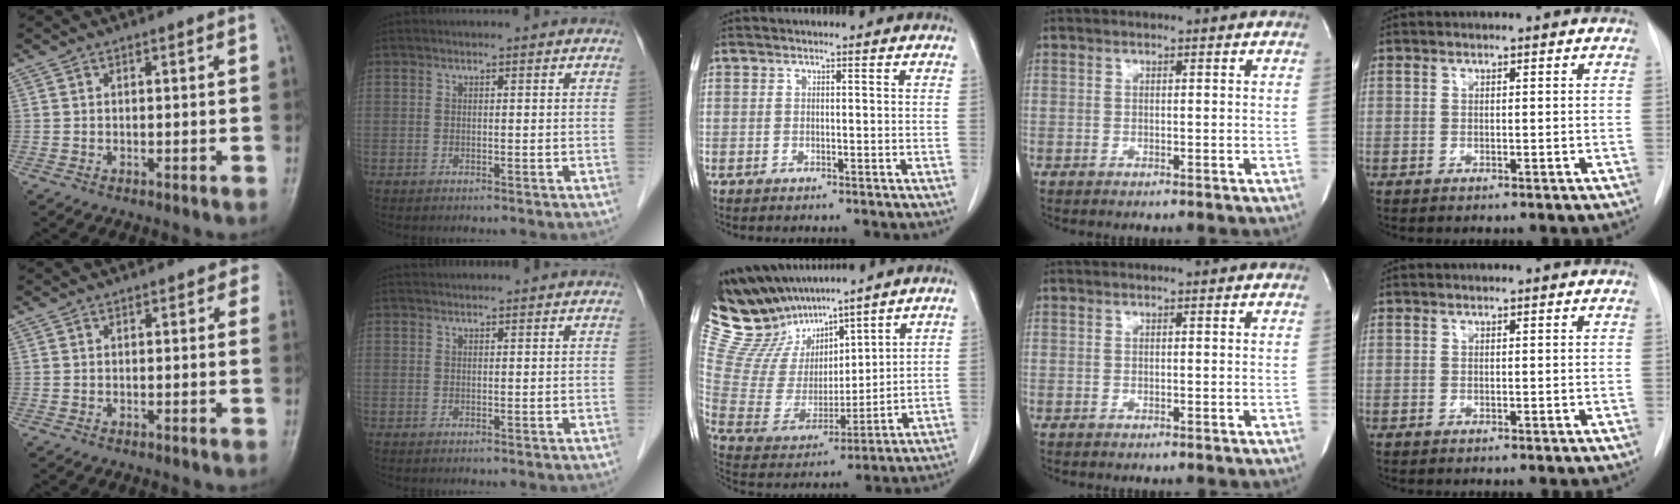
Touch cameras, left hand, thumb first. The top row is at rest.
{"thumb": {"total": 1.7, "force": [0.6, 1.2, 1.0], "torque": [0.016, 0.003, -0.003]}, "index": {"total": 3.2, "force": [3.1, 0.2, 0.7], "torque": [-0.008, 0.032, 0.045]}, "middle": {"total": 14.4, "force": [13.0, 4.8, 4.0], "torque": [-0.096, 0.015, 0.260]}}